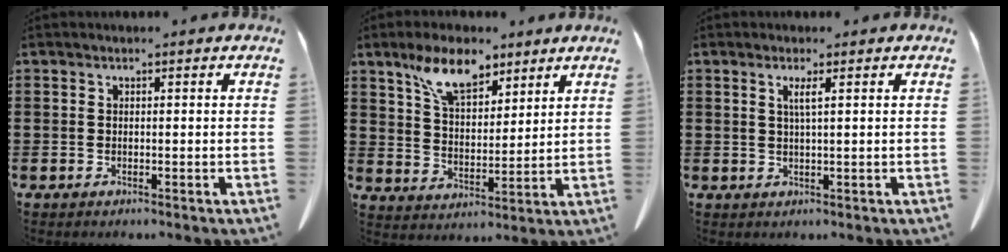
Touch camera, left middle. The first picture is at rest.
{"total": 8.7, "force": [6.2, 4.0, 4.6], "torque": [-0.103, -0.005, 0.114]}
{"total": 1.9, "force": [0.7, -0.1, 1.8], "torque": [-0.037, -0.003, 0.011]}